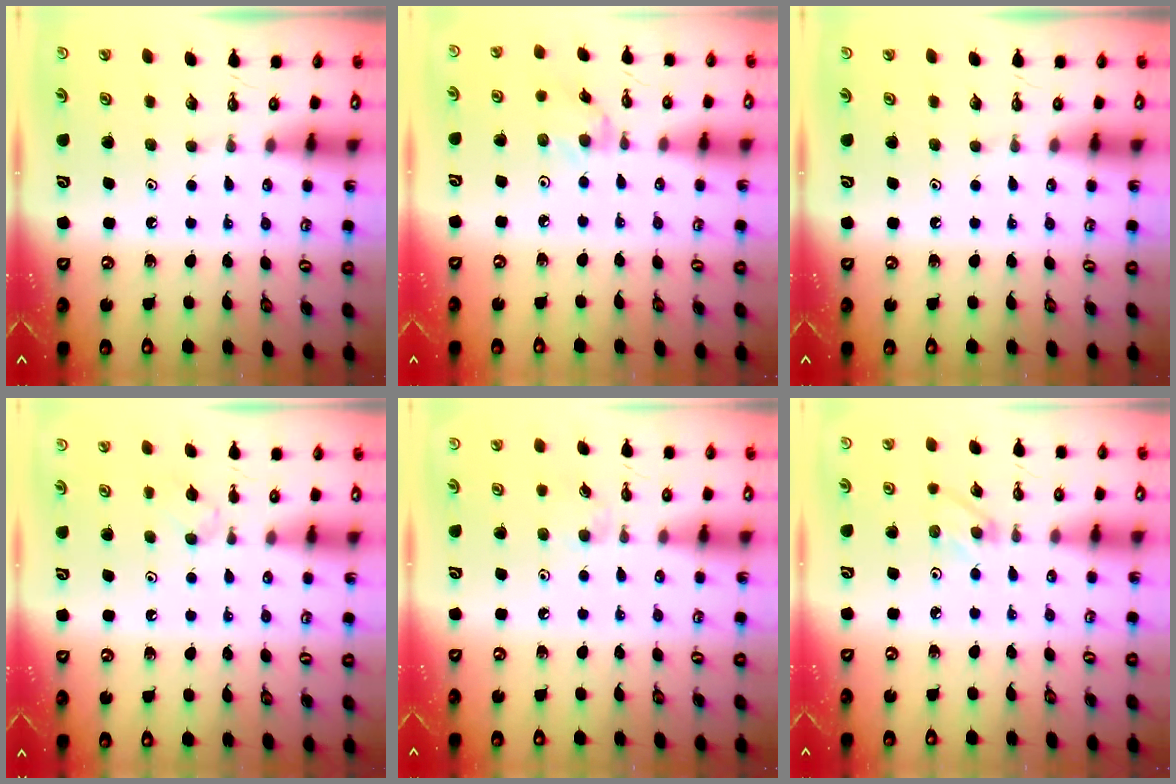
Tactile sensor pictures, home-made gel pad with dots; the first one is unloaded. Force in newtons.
{"total": 2.4, "press": 2.4, "slide": 0.3}
{"total": 0.0}
{"total": 3.0, "press": 3.0, "slide": 0.5}
{"total": 3.4, "press": 3.3, "slide": 0.5}
{"total": 1.9, "press": 1.9, "slide": 0.3}